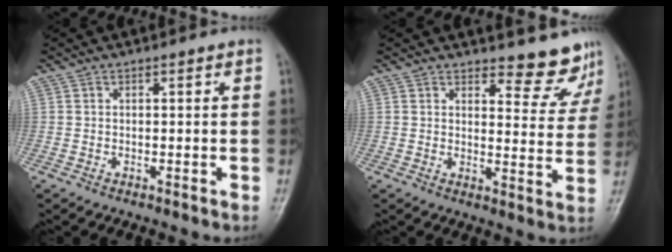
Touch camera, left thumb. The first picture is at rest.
{"total": 7.9, "force": [7.4, 2.4, 1.3], "torque": [0.015, -0.070, 0.083]}